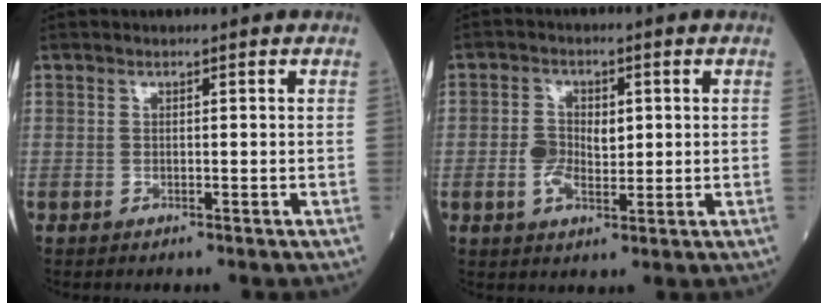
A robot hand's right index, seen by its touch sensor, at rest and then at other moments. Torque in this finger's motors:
{"motor_torque": [0.11, -0.05, 0.08, 0.04]}